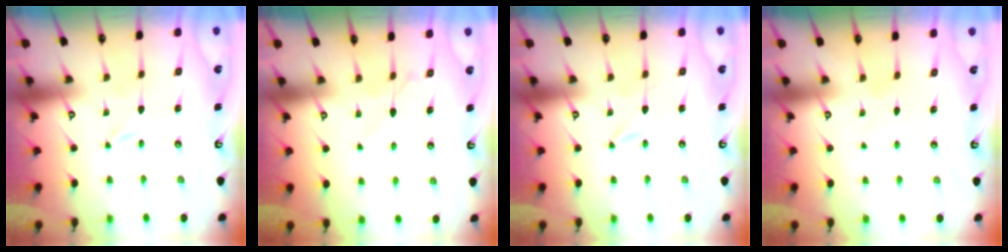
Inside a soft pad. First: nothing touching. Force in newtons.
{"total": 5.5, "press": 5.4, "slide": 0.8}
{"total": 0.0}
{"total": 2.7, "press": 2.7, "slide": 0.4}